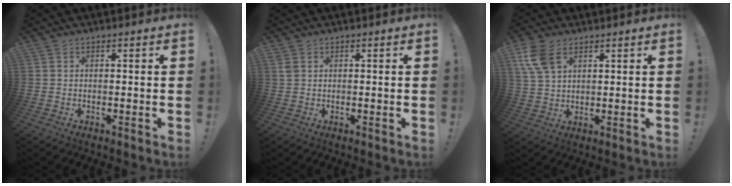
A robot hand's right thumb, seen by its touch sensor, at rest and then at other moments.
{"total": 1.8, "force": [0.8, 1.2, 1.1], "torque": [-0.021, 0.003, 0.015]}
{"total": 8.5, "force": [4.4, 4.9, 5.4], "torque": [-0.105, -0.008, 0.088]}